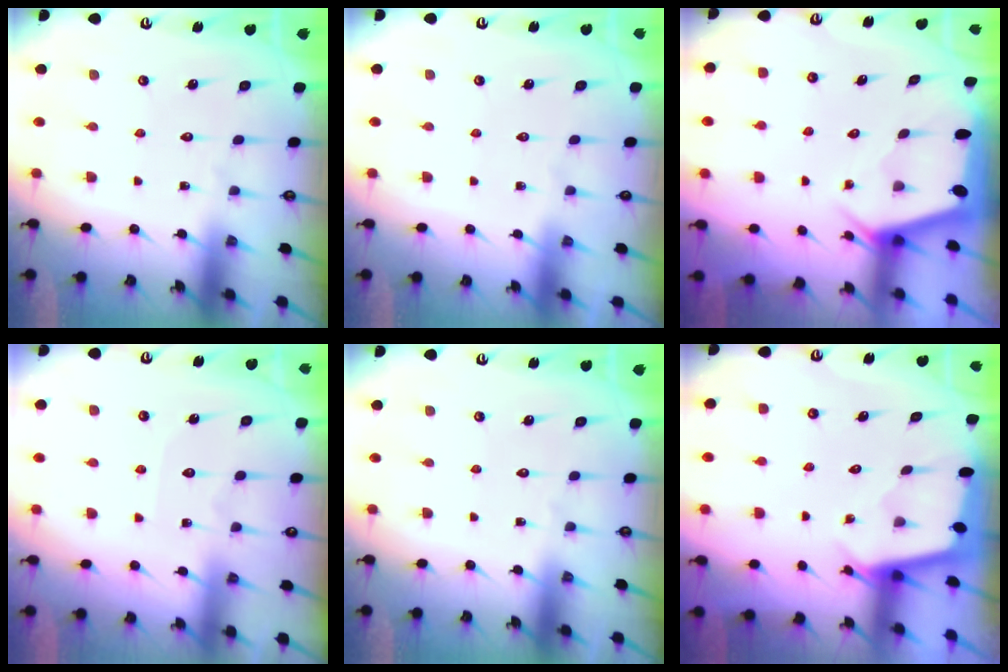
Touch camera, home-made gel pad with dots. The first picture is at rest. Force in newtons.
{"total": 0.6, "press": 0.6, "slide": 0.2}
{"total": 2.0, "press": 2.0, "slide": 0.5}
{"total": 3.8, "press": 3.8, "slide": 0.3}
{"total": 0.0}
{"total": 2.0, "press": 2.0, "slide": 0.2}